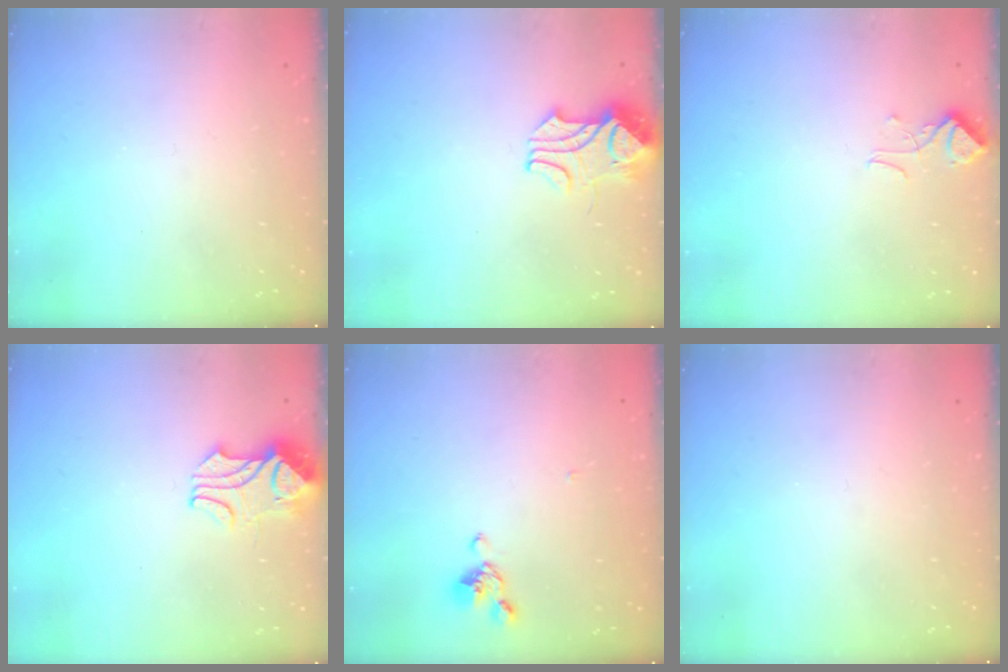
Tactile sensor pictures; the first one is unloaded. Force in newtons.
{"total": 2.5, "press": 2.3, "slide": 0.8}
{"total": 1.4, "press": 1.1, "slide": 0.8}
{"total": 2.2, "press": 2.1, "slide": 0.8}
{"total": 5.7, "press": 5.6, "slide": 1.1}
{"total": 0.0}